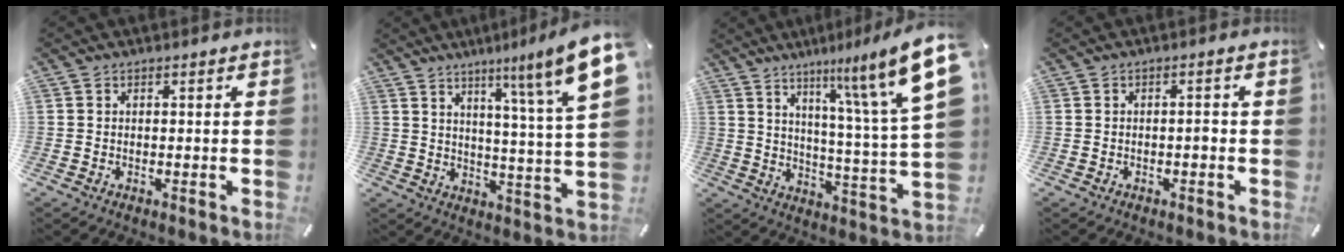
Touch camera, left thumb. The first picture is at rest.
{"total": 13.8, "force": [8.3, 0.6, 11.0], "torque": [-0.163, -0.065, 0.120]}
{"total": 19.0, "force": [10.6, 2.9, 15.5], "torque": [-0.228, -0.069, 0.157]}
{"total": 1.6, "force": [-0.4, 0.2, 1.5], "torque": [-0.028, 0.001, -0.008]}